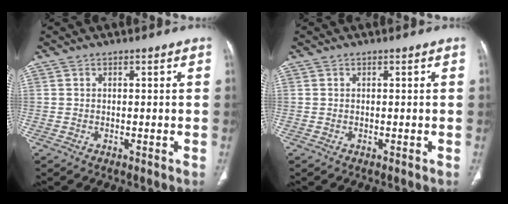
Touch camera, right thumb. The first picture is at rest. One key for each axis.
{"total": 0.0}